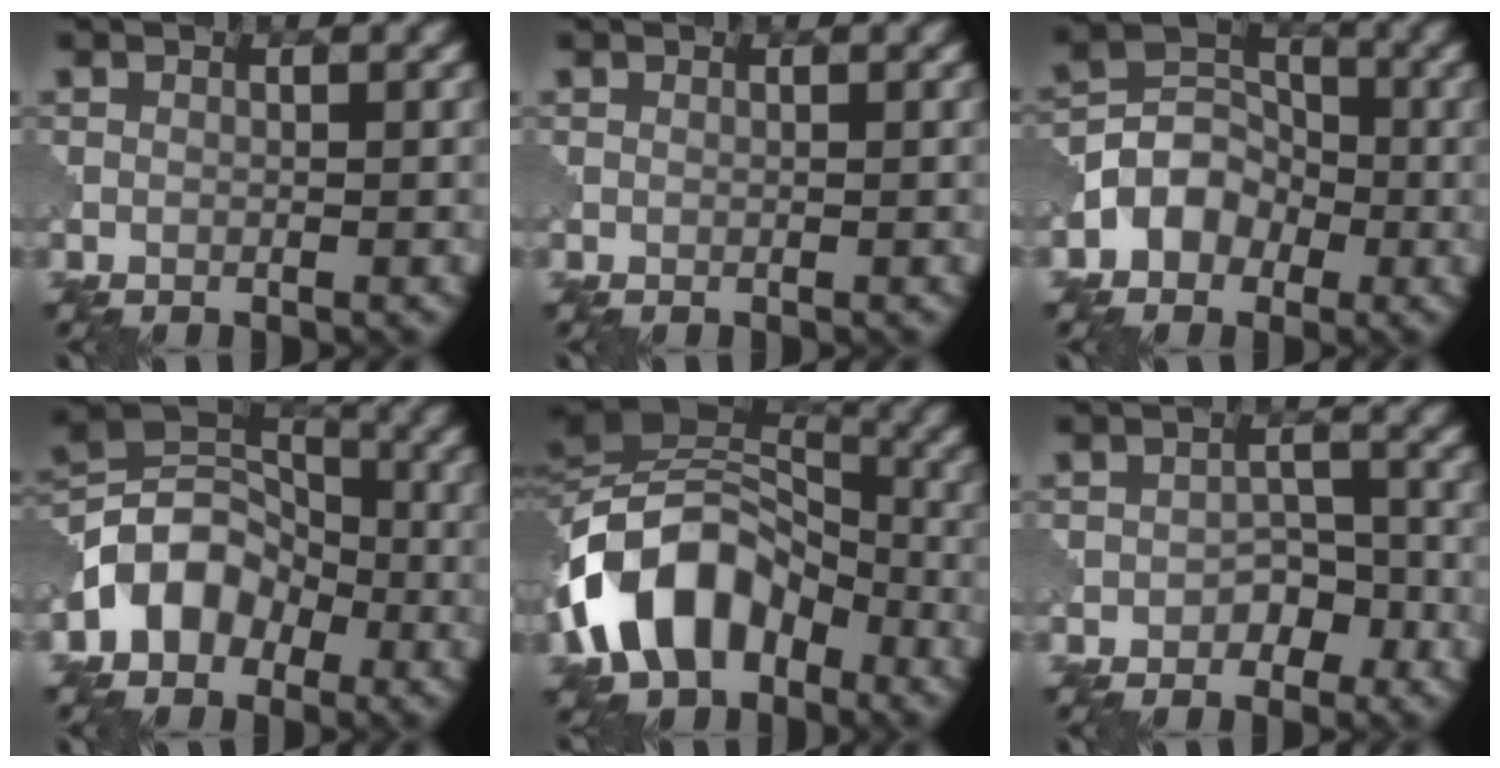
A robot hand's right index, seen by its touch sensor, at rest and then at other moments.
{"total": 0.0}
{"total": 4.4, "force": [-1.9, 3.4, 1.9], "torque": [-0.026, 0.009, -0.046]}
{"total": 5.9, "force": [-2.6, 4.4, 2.8], "torque": [-0.036, 0.011, -0.061]}
{"total": 12.3, "force": [-4.8, 8.2, 7.8], "torque": [-0.147, 0.014, -0.103]}
{"total": 2.3, "force": [-1.2, 1.6, 1.2], "torque": [-0.013, 0.006, -0.019]}